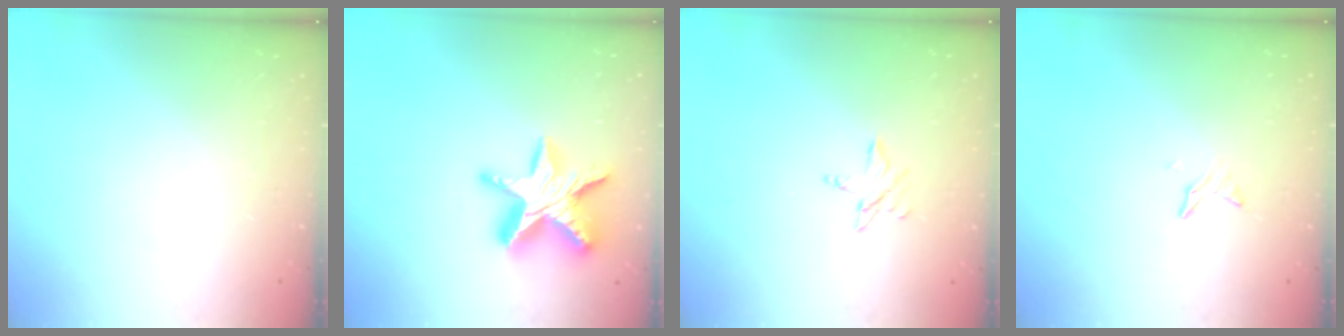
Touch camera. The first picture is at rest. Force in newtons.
{"total": 16.7, "press": 16.7, "slide": 1.1}
{"total": 4.0, "press": 4.0, "slide": 0.3}
{"total": 4.0, "press": 4.0, "slide": 0.3}